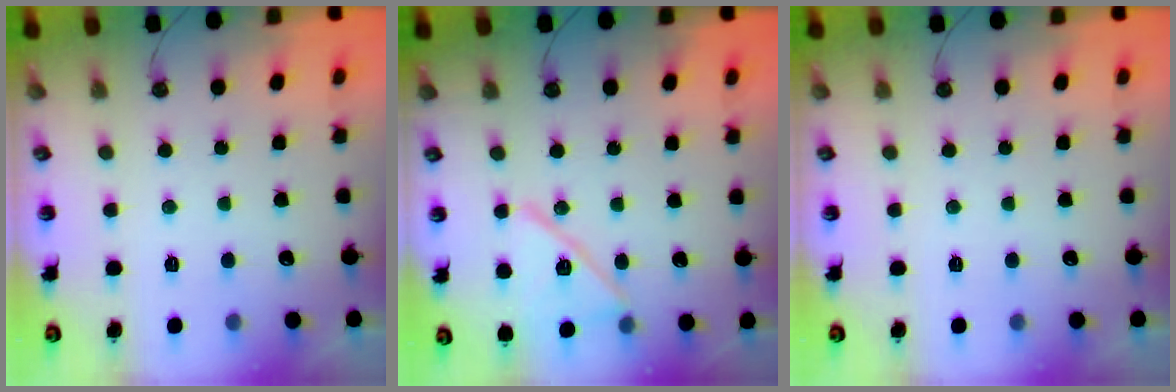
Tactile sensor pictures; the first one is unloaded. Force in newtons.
{"total": 13.6, "press": 13.6, "slide": 0.2}
{"total": 0.0}